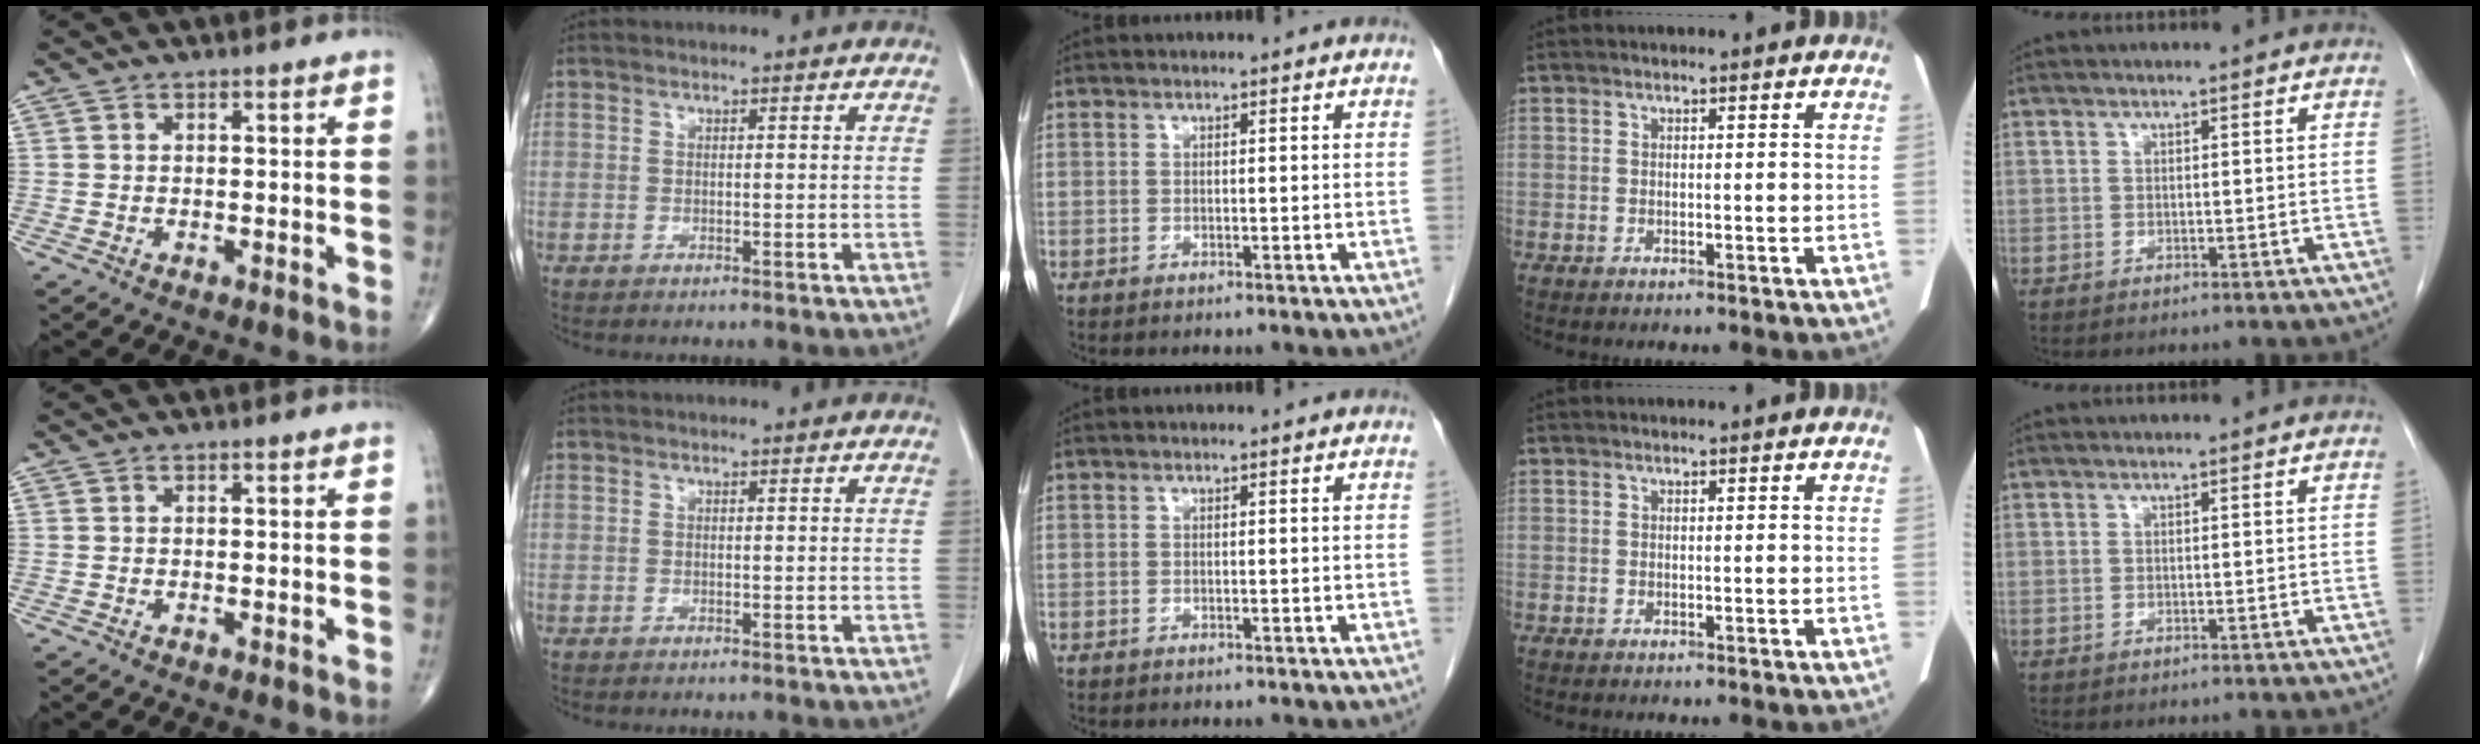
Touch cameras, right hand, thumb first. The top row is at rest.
{}